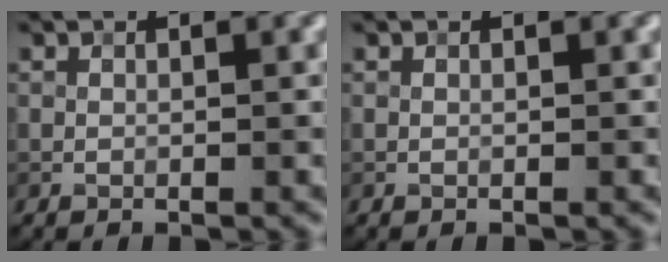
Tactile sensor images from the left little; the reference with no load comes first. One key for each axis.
{"total": 0.0}